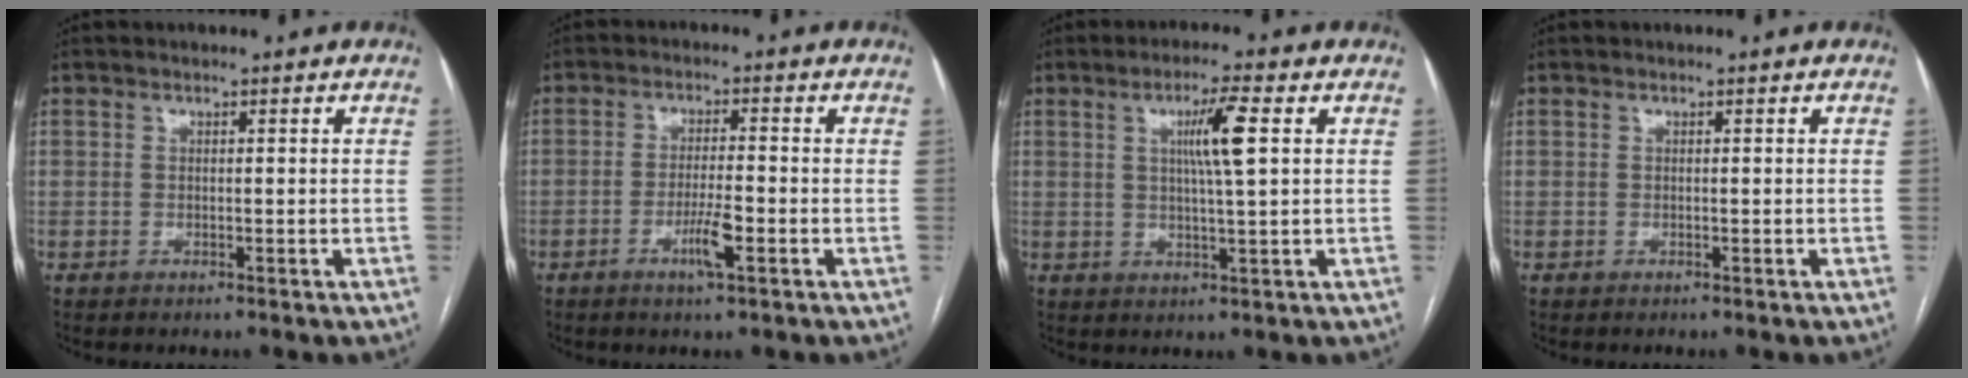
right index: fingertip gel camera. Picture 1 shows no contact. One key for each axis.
{"total": 4.6, "fx": -2.0, "fy": 0.3, "fz": 4.1, "tx": -0.078, "ty": -0.005, "tz": -0.037}
{"total": 6.3, "fx": 1.7, "fy": -0.3, "fz": 6.0, "tx": -0.107, "ty": 0.000, "tz": 0.030}
{"total": 0.0}